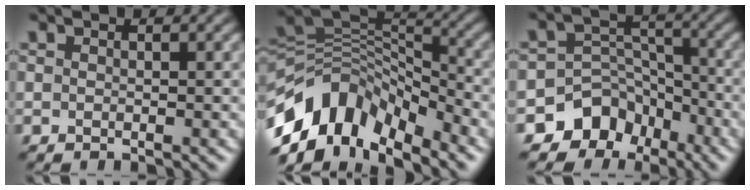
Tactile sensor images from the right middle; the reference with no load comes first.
{"total": 10.8, "force": [-5.9, 6.1, 6.7], "torque": [-0.125, 0.020, -0.122]}
{"total": 6.7, "force": [-4.6, 4.7, 1.3], "torque": [-0.004, 0.005, -0.078]}